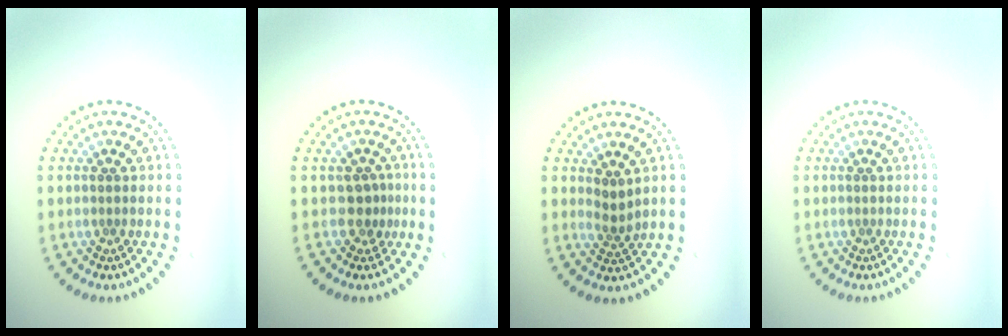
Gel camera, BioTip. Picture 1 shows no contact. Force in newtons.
{"total": 1.8, "press": 1.3, "slide": 1.3}
{"total": 1.8, "press": 1.3, "slide": 1.3}
{"total": 0.0}